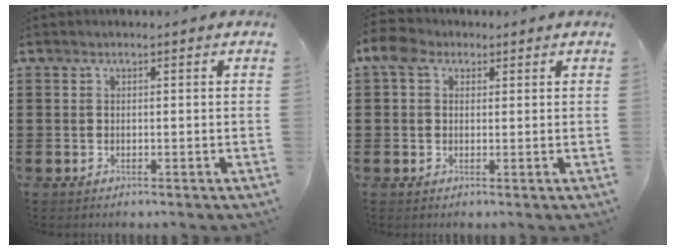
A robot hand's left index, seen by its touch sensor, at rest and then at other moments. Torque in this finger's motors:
{"motor_torque": [-0.68, 1.19, -0.24, -0.19]}